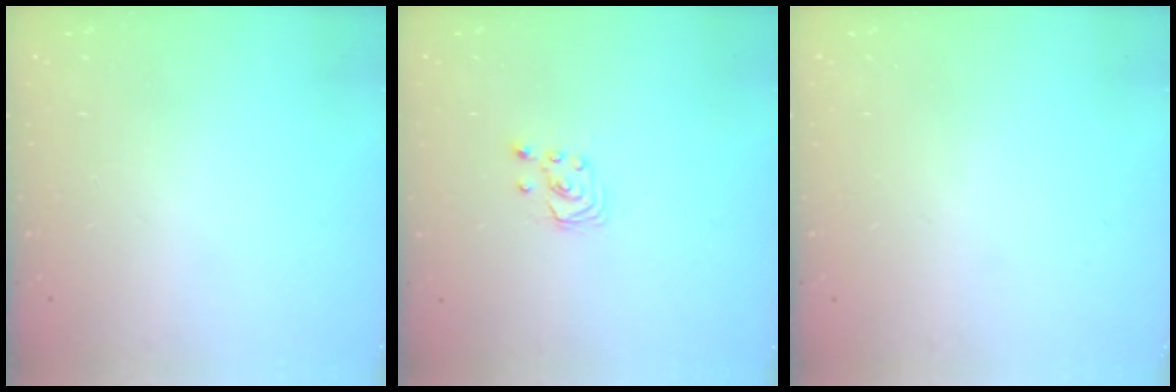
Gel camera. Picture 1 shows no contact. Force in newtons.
{"total": 2.6, "press": 2.6, "slide": 0.3}
{"total": 0.0}